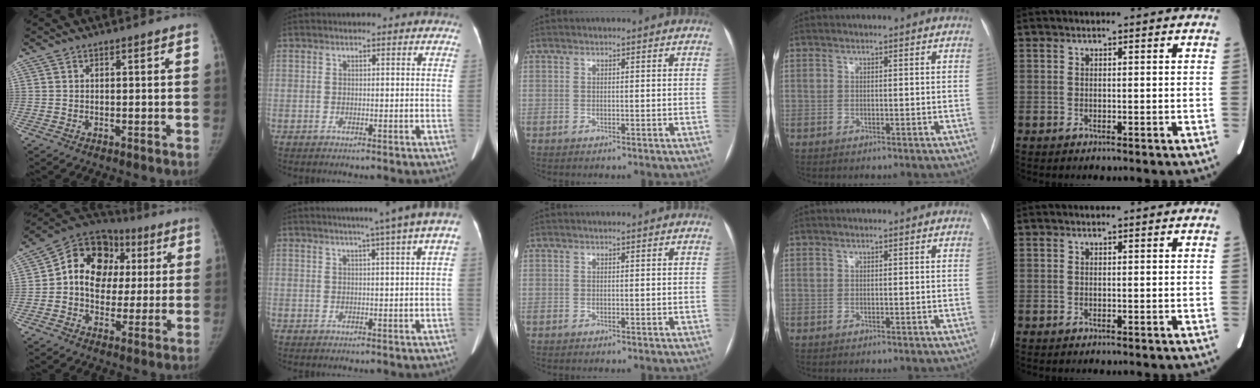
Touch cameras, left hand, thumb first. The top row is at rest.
{"thumb": {"total": 16.3, "force": [2.4, 12.9, 9.7], "torque": [-0.113, 0.026, 0.030]}, "index": {"total": 8.2, "force": [4.2, 0.2, 7.0], "torque": [-0.088, 0.027, 0.040]}}